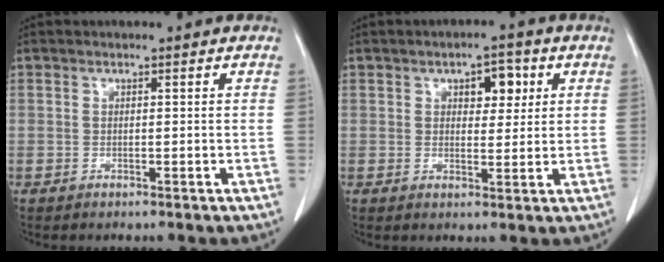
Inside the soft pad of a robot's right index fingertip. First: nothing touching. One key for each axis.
{"total": 4.6, "fx": 1.8, "fy": 2.4, "fz": 3.4, "tx": -0.044, "ty": 0.008, "tz": 0.025}